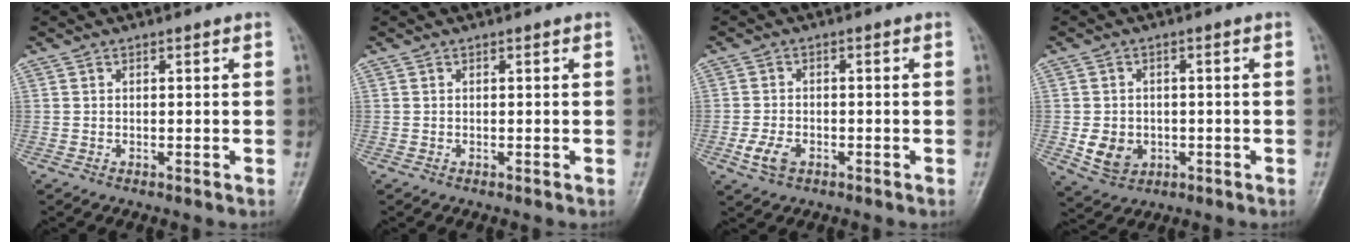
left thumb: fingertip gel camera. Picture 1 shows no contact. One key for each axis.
{"total": 0.0}
{"total": 4.3, "fx": -1.9, "fy": 2.8, "fz": 2.7, "tx": -0.053, "ty": 0.004, "tz": -0.036}
{"total": 6.4, "fx": -1.3, "fy": 5.4, "fz": 3.3, "tx": -0.043, "ty": 0.005, "tz": -0.011}